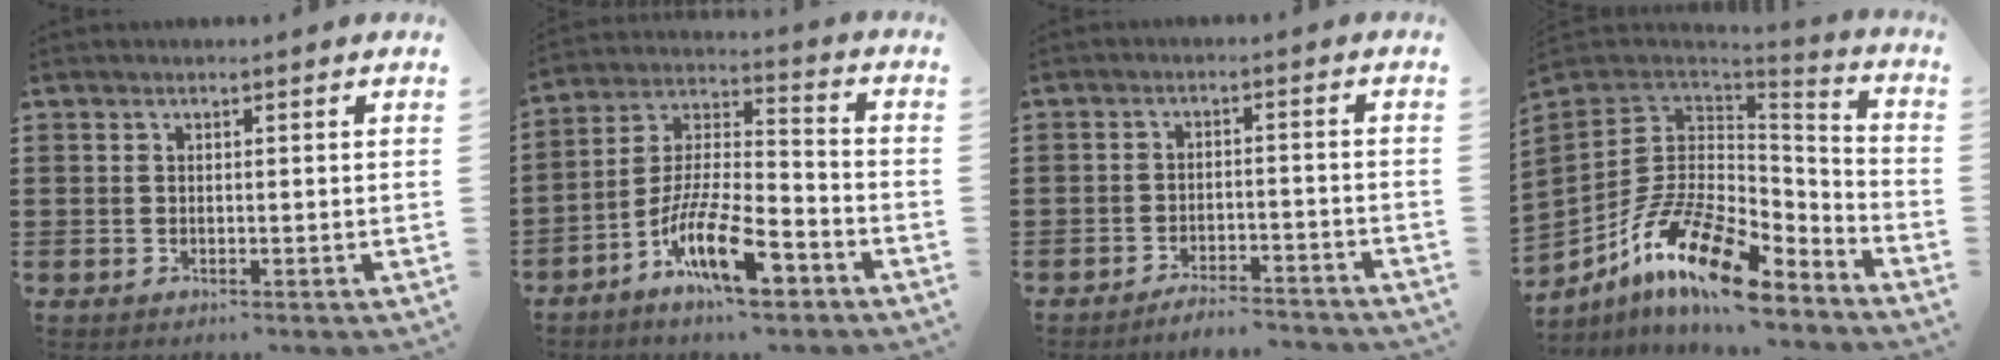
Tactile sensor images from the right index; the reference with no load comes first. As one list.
[{"total": 13.2, "force": [-7.9, 3.5, 10.0], "torque": [-0.206, 0.009, -0.148]}, {"total": 3.5, "force": [-3.4, -0.2, 0.6], "torque": [-0.012, 0.002, -0.070]}, {"total": 16.0, "force": [-8.9, 6.6, 11.5], "torque": [-0.234, 0.023, -0.158]}]